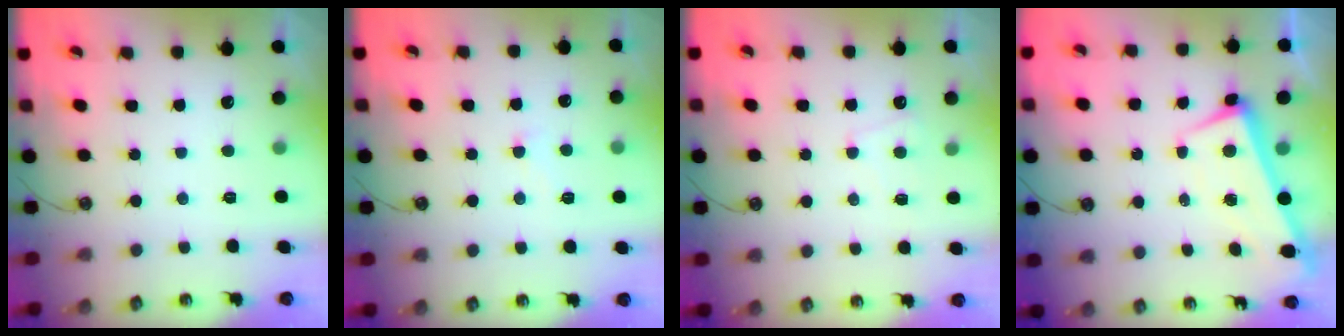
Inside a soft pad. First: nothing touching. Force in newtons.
{"total": 1.5, "press": 1.4, "slide": 0.6}
{"total": 0.9, "press": 0.8, "slide": 0.5}
{"total": 1.5, "press": 0.4, "slide": 1.5}